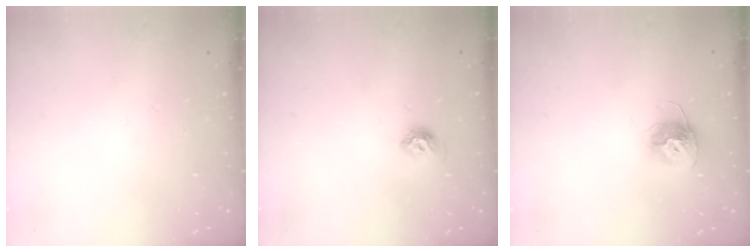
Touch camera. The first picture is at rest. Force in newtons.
{"total": 6.6, "press": 6.6, "slide": 0.9}
{"total": 10.3, "press": 10.3, "slide": 0.4}